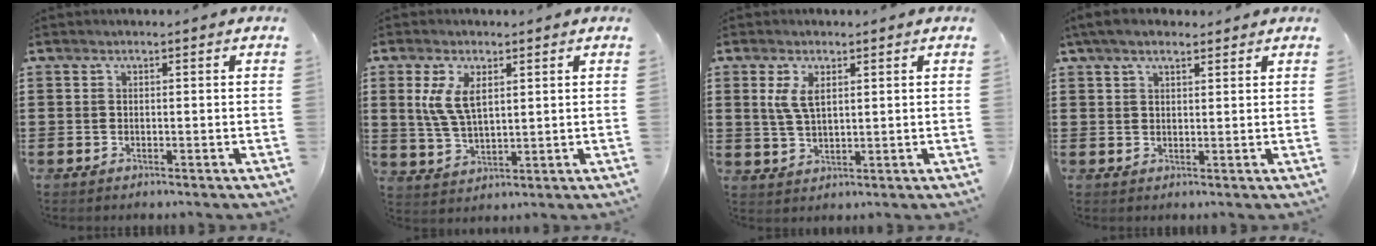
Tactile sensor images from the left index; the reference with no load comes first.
{"total": 6.3, "force": [2.3, 3.0, 5.1], "torque": [-0.124, 0.001, 0.035]}
{"total": 4.2, "force": [1.6, 1.9, 3.4], "torque": [-0.082, 0.004, 0.025]}
{"total": 3.6, "force": [2.5, 1.4, 2.1], "torque": [-0.048, 0.008, 0.047]}